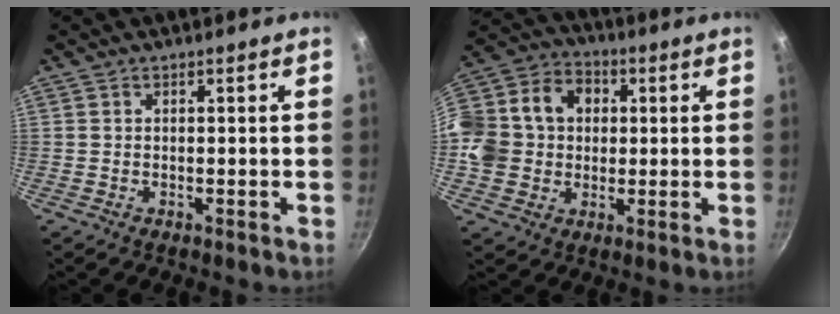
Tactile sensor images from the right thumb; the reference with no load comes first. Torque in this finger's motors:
{"motor_torque": [1.65, 1.63, 1.35, 0.05, 0.13]}